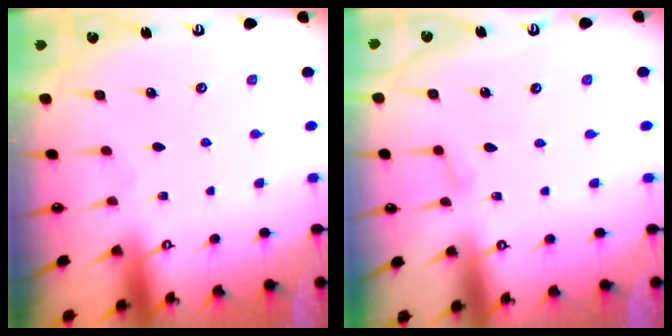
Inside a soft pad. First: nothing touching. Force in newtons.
{"total": 6.2, "press": 6.2, "slide": 0.5}